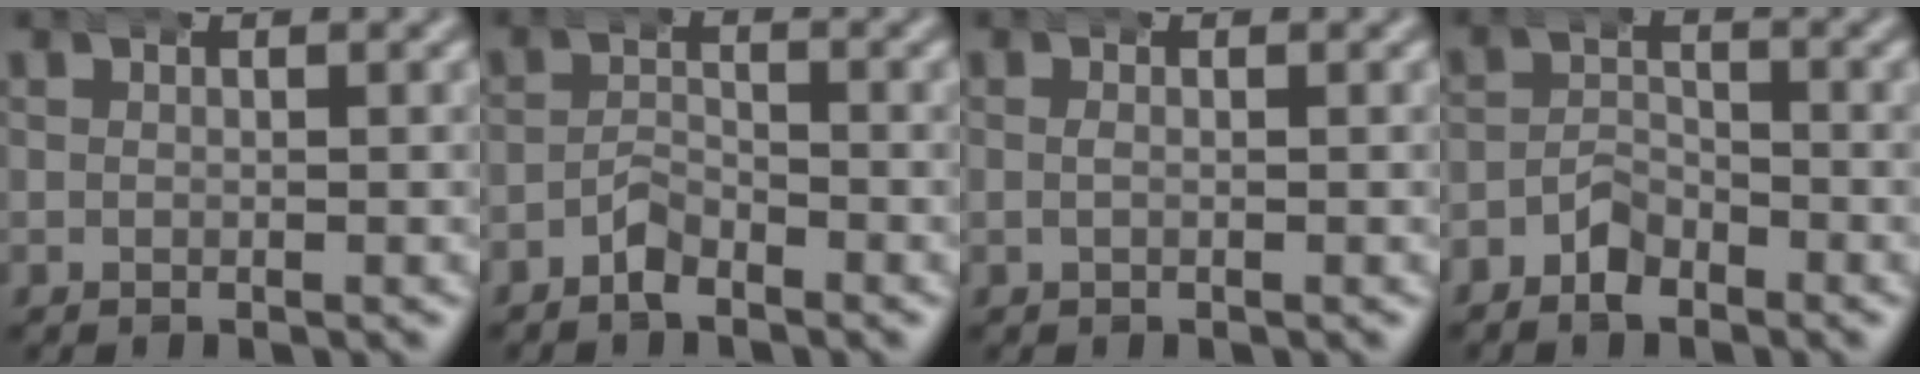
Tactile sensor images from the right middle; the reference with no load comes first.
{"total": 2.5, "force": [-2.0, 1.3, 0.7], "torque": [-0.008, 0.004, -0.044]}
{"total": 0.7, "force": [-0.1, 0.2, 0.7], "torque": [-0.014, 0.003, -0.004]}
{"total": 3.3, "force": [-2.5, 2.1, 0.8], "torque": [-0.010, 0.004, -0.053]}